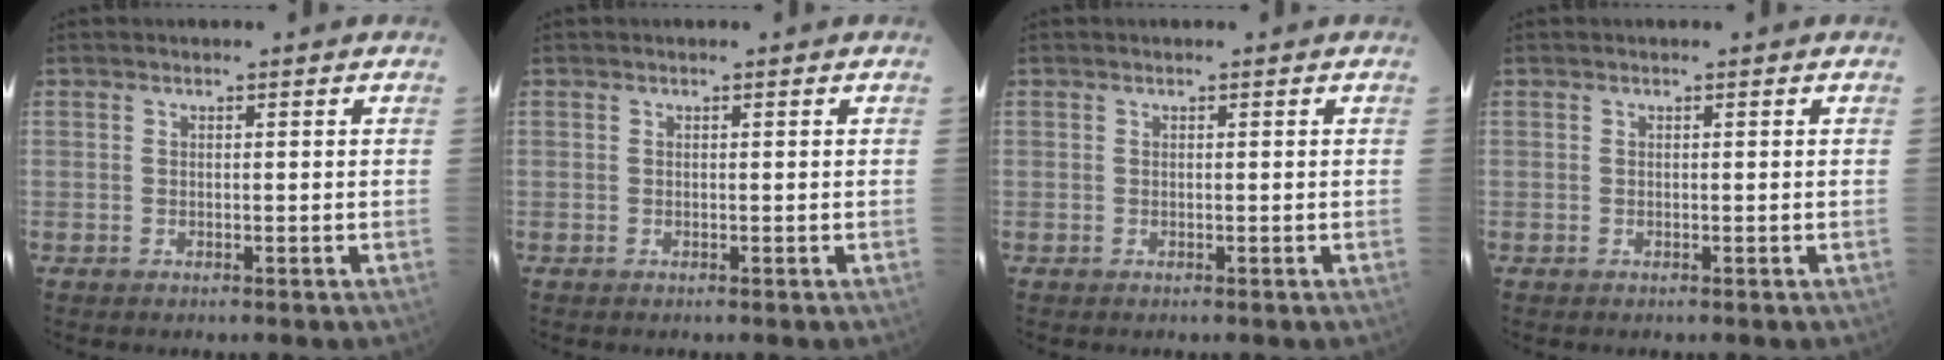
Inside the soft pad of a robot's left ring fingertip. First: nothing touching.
{"total": 0.0}
{"total": 0.0}
{"total": 0.0}